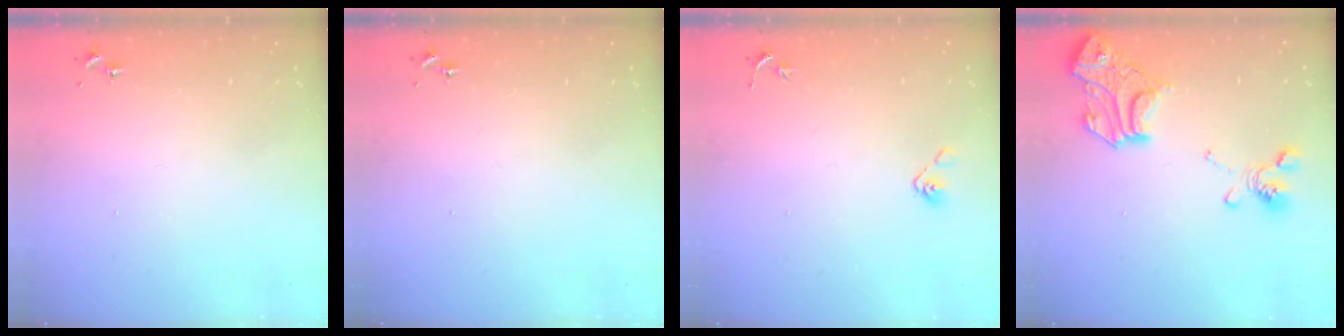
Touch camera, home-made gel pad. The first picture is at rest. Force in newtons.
{"total": 0.0}
{"total": 5.3, "press": 4.9, "slide": 2.2}
{"total": 19.8, "press": 19.7, "slide": 1.5}